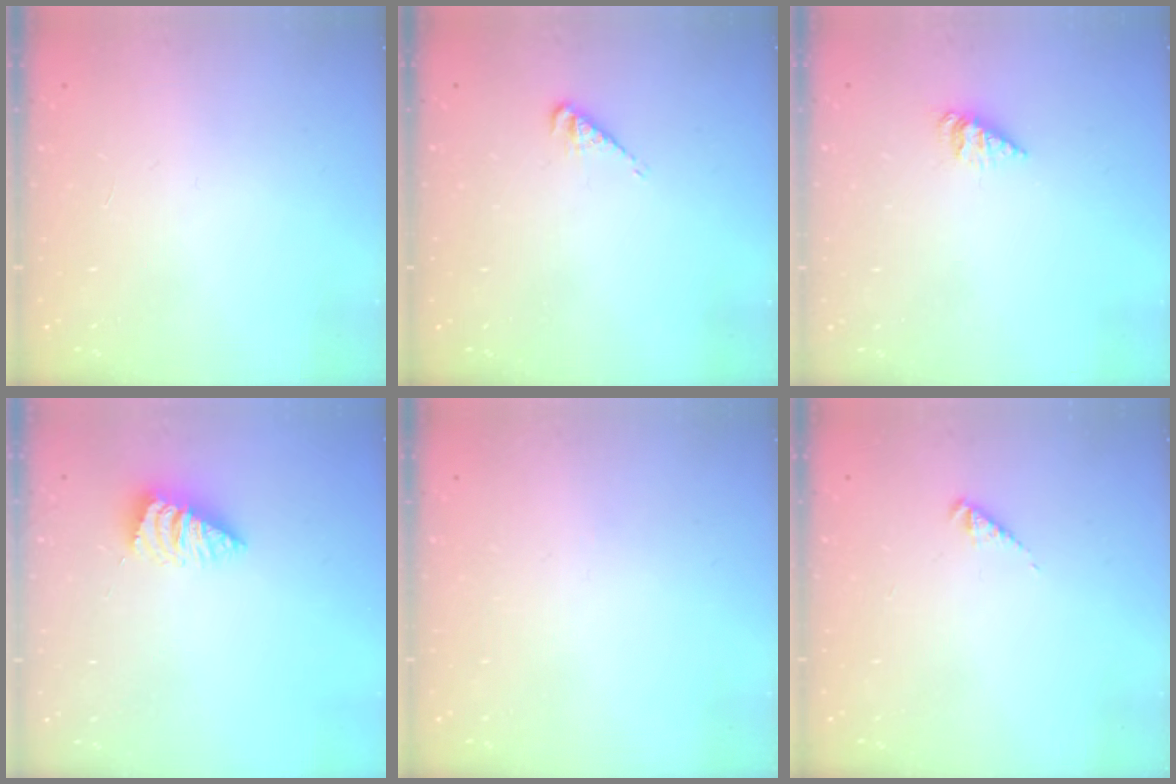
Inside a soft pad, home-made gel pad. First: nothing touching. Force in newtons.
{"total": 3.4, "press": 3.4, "slide": 0.6}
{"total": 3.4, "press": 3.3, "slide": 0.4}
{"total": 2.6, "press": 2.6, "slide": 0.3}
{"total": 0.0}
{"total": 2.4, "press": 2.4, "slide": 0.3}